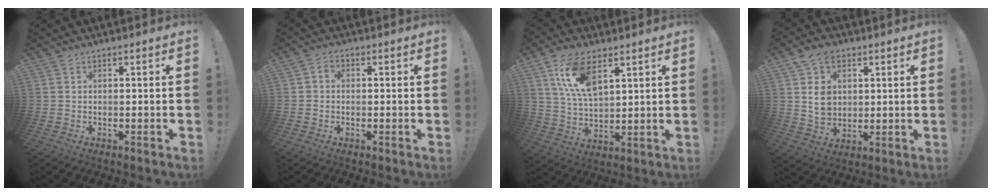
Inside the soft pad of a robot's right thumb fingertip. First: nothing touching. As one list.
[{"total": 2.1, "force": [-0.3, 1.7, 1.1], "torque": [-0.029, 0.011, -0.005]}, {"total": 12.9, "force": [6.6, 6.2, 9.1], "torque": [-0.188, -0.015, 0.122]}, {"total": 10.3, "force": [3.5, 8.3, 5.0], "torque": [-0.073, 0.002, 0.072]}]